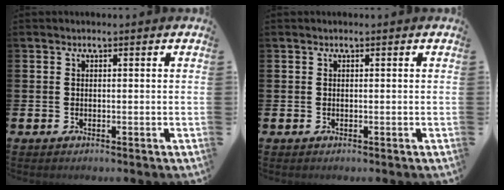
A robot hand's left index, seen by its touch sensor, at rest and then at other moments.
{"total": 0.0}